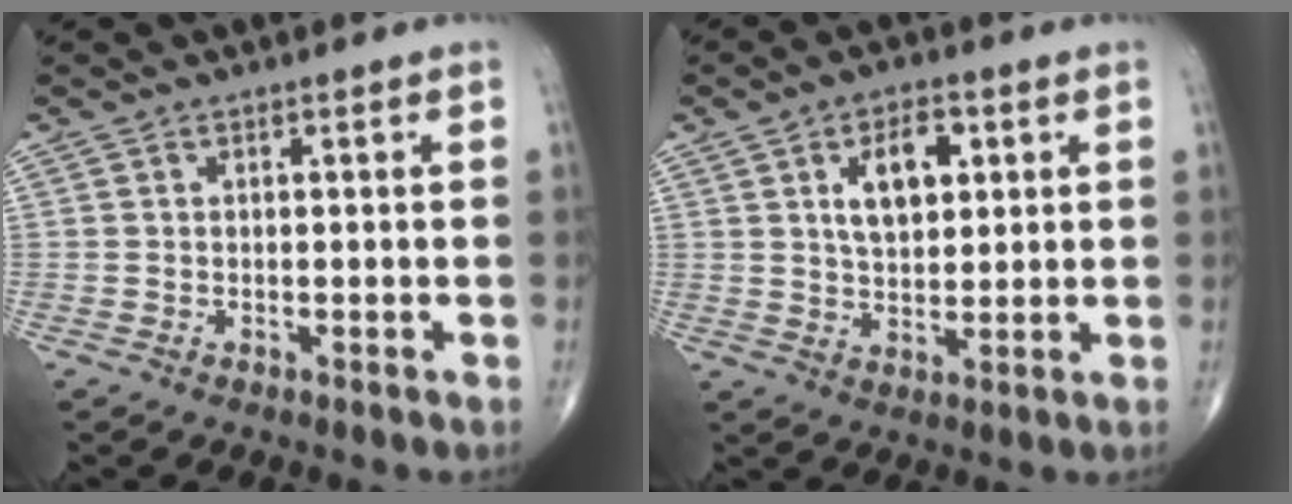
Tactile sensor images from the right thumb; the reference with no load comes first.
{"total": 8.5, "force": [2.8, 4.7, 6.5], "torque": [-0.084, -0.007, 0.048]}